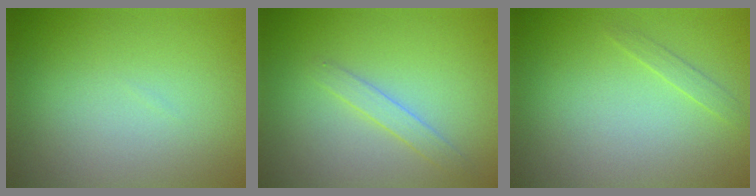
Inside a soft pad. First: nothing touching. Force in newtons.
{"total": 1.4, "press": 1.4, "slide": 0.0}
{"total": 0.7, "press": 0.7, "slide": 0.0}